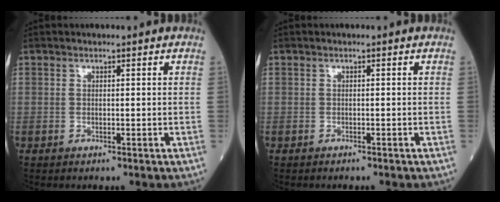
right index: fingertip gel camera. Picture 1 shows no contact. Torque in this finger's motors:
{"motor_torque": [0.04, 0.08, -0.02, -0.01]}